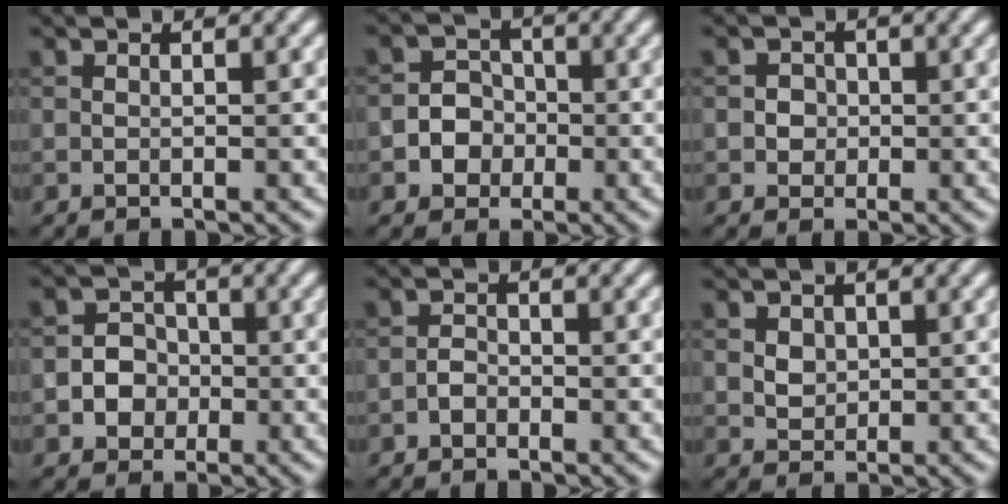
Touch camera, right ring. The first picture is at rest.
{"total": 3.4, "force": [-0.8, 3.1, 1.0], "torque": [0.010, 0.004, -0.033]}
{"total": 1.9, "force": [0.2, 1.7, 0.7], "torque": [0.007, 0.006, 0.001]}
{"total": 3.0, "force": [-0.7, 2.8, 1.0], "torque": [0.008, 0.001, -0.027]}
{"total": 1.1, "force": [-0.7, 0.7, 0.4], "torque": [-0.007, 0.004, -0.015]}
{"total": 2.2, "force": [0.8, 1.7, 1.1], "torque": [-0.027, 0.006, 0.021]}